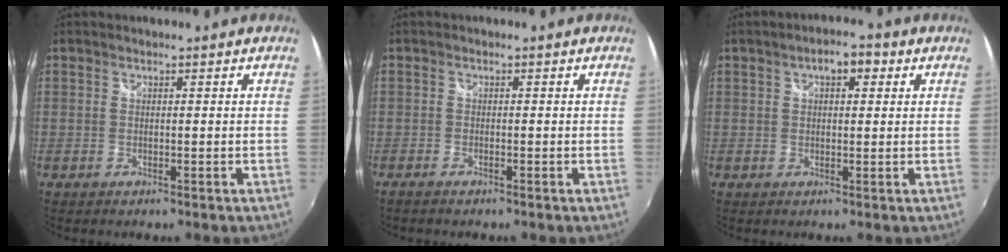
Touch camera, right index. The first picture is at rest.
{"total": 1.4, "force": [-1.2, 0.4, 0.7], "torque": [-0.017, -0.004, -0.024]}
{"total": 4.4, "force": [1.8, 2.2, 3.5], "torque": [-0.052, 0.016, 0.026]}